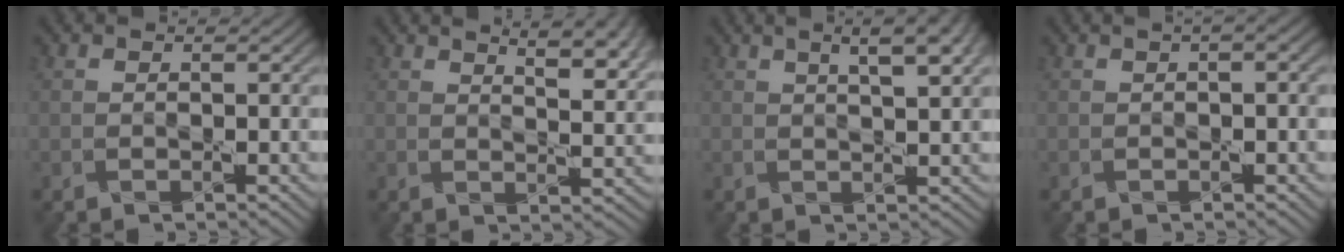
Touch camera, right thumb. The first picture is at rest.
{"total": 7.7, "force": [4.6, 2.5, 5.6], "torque": [-0.071, 0.008, 0.063]}
{"total": 7.2, "force": [3.4, 2.0, 6.0], "torque": [-0.075, 0.017, 0.038]}
{"total": 2.0, "force": [0.5, 0.5, 1.9], "torque": [-0.030, 0.007, 0.005]}